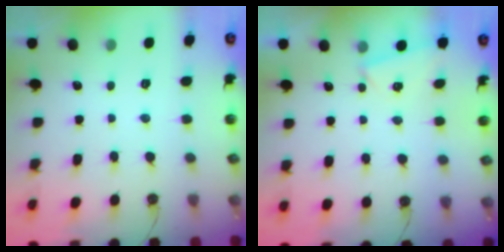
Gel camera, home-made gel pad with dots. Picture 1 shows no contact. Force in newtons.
{"total": 2.4, "press": 2.3, "slide": 0.6}